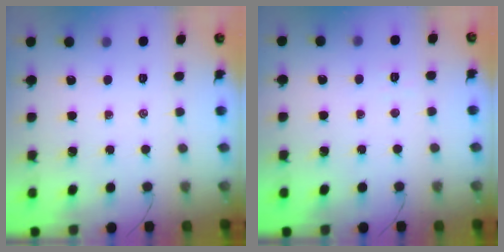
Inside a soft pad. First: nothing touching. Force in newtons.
{"total": 2.4, "press": 2.3, "slide": 0.5}